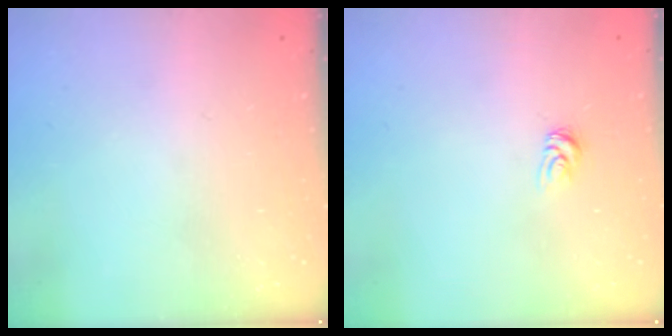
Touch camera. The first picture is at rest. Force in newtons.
{"total": 4.1, "press": 4.1, "slide": 0.2}